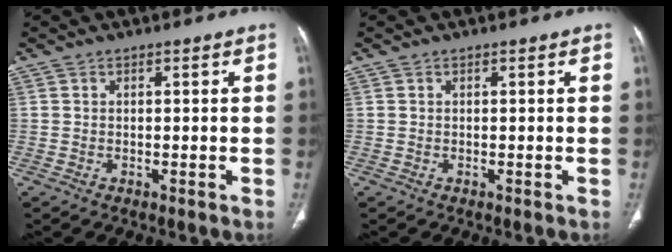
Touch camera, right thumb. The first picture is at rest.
{"total": 0.0}